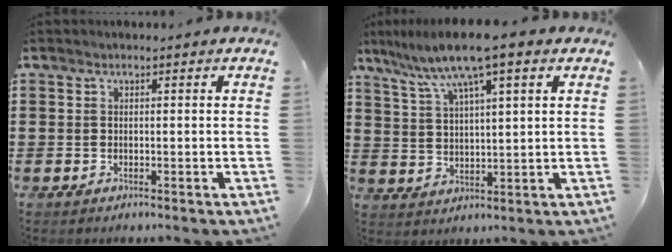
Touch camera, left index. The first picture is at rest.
{"total": 8.7, "force": [5.7, 0.5, 6.5], "torque": [-0.141, -0.020, 0.097]}